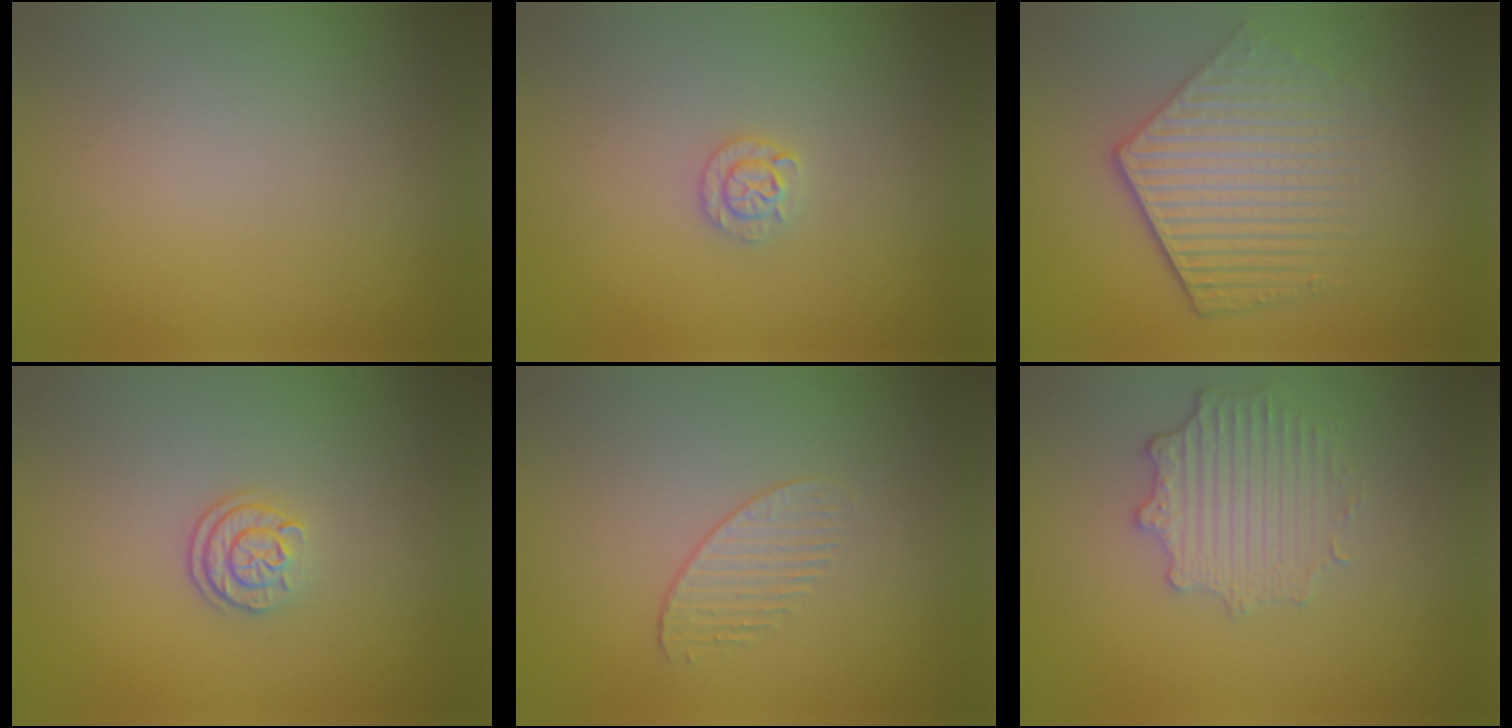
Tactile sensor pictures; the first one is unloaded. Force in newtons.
{"total": 1.5, "press": 1.5, "slide": 0.1}
{"total": 5.7, "press": 4.2, "slide": 3.8}
{"total": 2.1, "press": 1.7, "slide": 1.3}
{"total": 1.2, "press": 0.6, "slide": 1.0}
{"total": 3.3, "press": 2.8, "slide": 1.7}